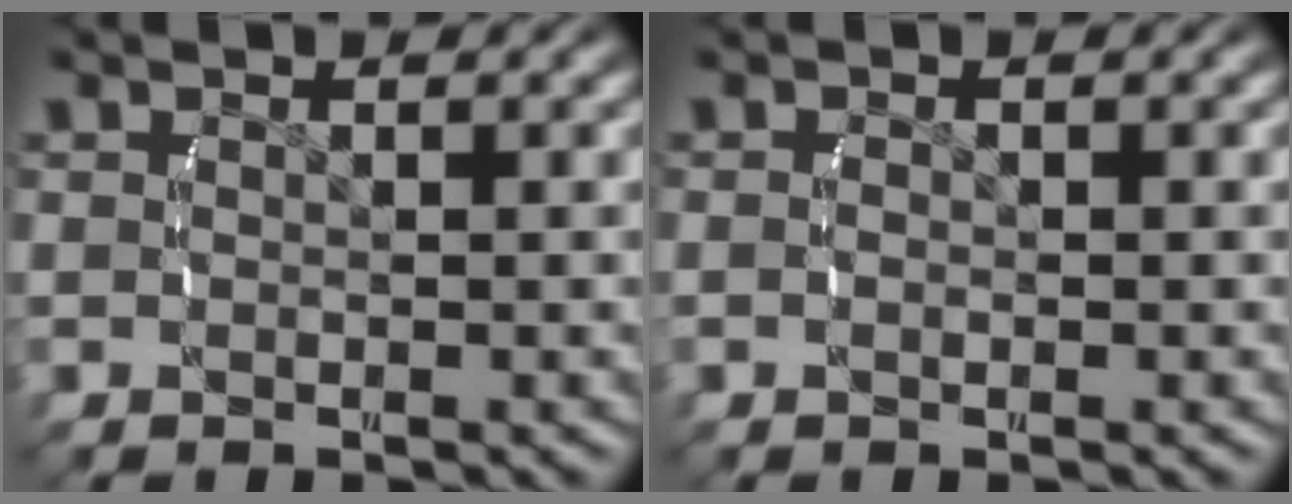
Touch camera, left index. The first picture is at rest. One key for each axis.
{"total": 0.9, "fx": -0.4, "fy": 0.6, "fz": 0.6, "tx": -0.022, "ty": -0.005, "tz": -0.007}